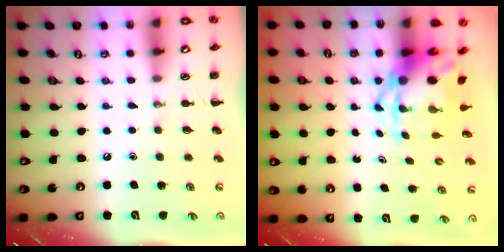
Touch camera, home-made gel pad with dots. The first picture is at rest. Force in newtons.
{"total": 4.3, "press": 4.2, "slide": 0.9}